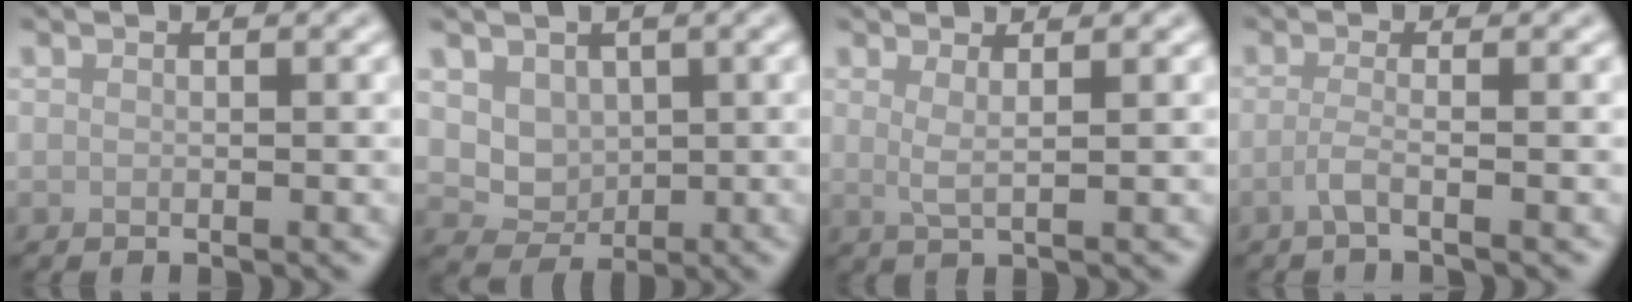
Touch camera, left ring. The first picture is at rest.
{"total": 2.6, "force": [0.7, 2.1, 1.3], "torque": [-0.027, -0.010, 0.014]}
{"total": 1.7, "force": [0.6, 0.5, 1.5], "torque": [-0.025, -0.005, 0.006]}
{"total": 2.1, "force": [-1.0, 0.5, 1.8], "torque": [-0.030, -0.005, -0.031]}